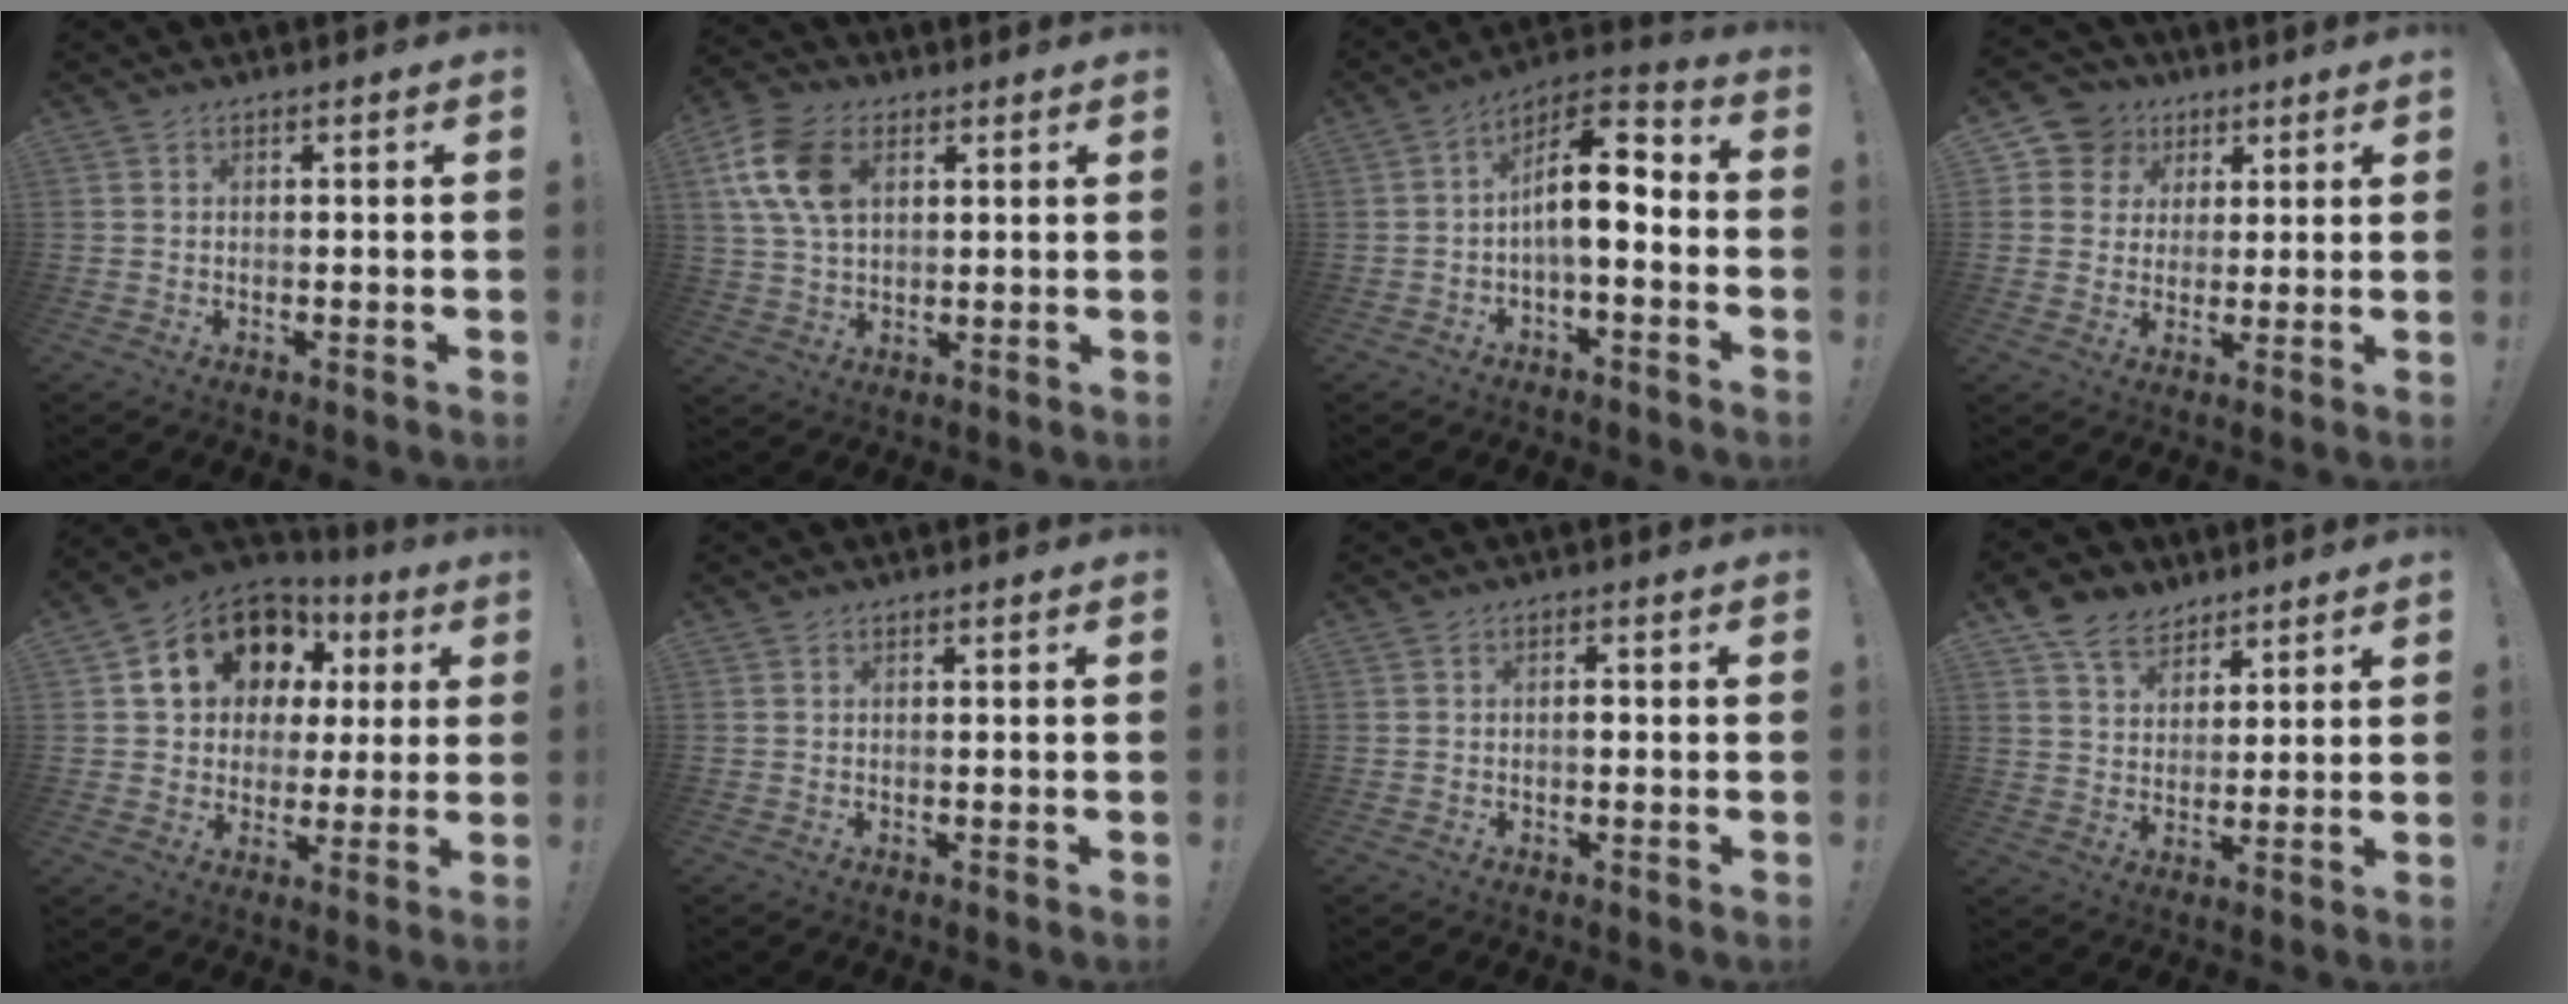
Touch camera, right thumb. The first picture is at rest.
{"total": 14.2, "force": [4.8, 9.4, 9.6], "torque": [-0.181, 0.000, 0.094]}
{"total": 11.3, "force": [-0.2, 4.5, 10.4], "torque": [-0.165, 0.004, -0.005]}
{"total": 8.8, "force": [3.2, 8.0, 1.9], "torque": [-0.033, -0.013, 0.068]}
{"total": 15.1, "force": [6.7, 11.6, 7.0], "torque": [-0.109, -0.031, 0.138]}
{"total": 0.0}
{"total": 1.0, "force": [-0.4, 0.4, 0.8], "torque": [-0.011, 0.001, -0.009]}
{"total": 9.3, "force": [6.3, 6.2, 2.8], "torque": [-0.046, -0.037, 0.125]}